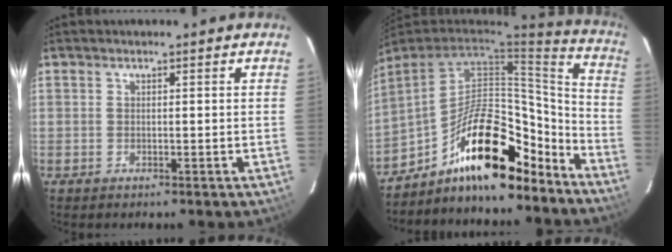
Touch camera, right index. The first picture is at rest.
{"total": 19.8, "force": [-13.8, 7.5, 12.1], "torque": [-0.193, 0.030, -0.207]}